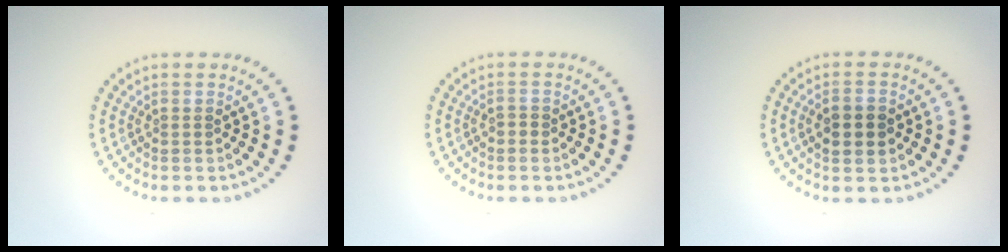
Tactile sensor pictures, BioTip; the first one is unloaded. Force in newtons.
{"total": 0.9, "press": 0.8, "slide": 0.2}
{"total": 3.7, "press": 3.7, "slide": 0.1}